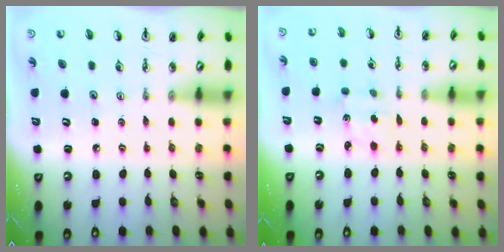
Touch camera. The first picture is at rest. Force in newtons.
{"total": 2.8, "press": 2.8, "slide": 0.5}